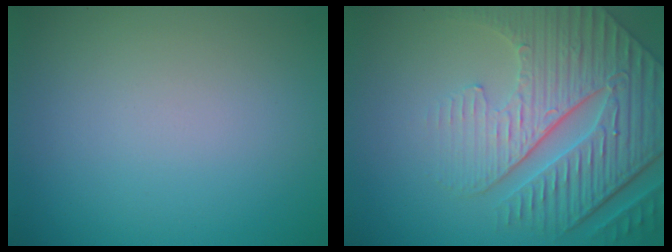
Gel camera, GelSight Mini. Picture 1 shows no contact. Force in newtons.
{"total": 7.2, "press": 5.8, "slide": 4.3}